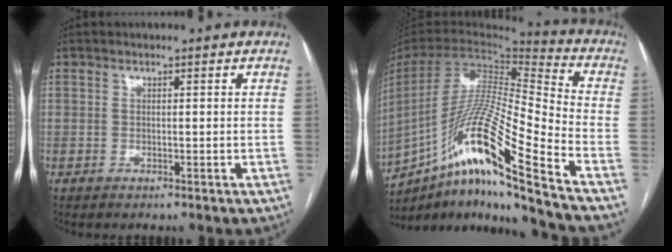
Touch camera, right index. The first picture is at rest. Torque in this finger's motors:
{"motor_torque": [1.10, -1.04, 0.60, 0.21]}